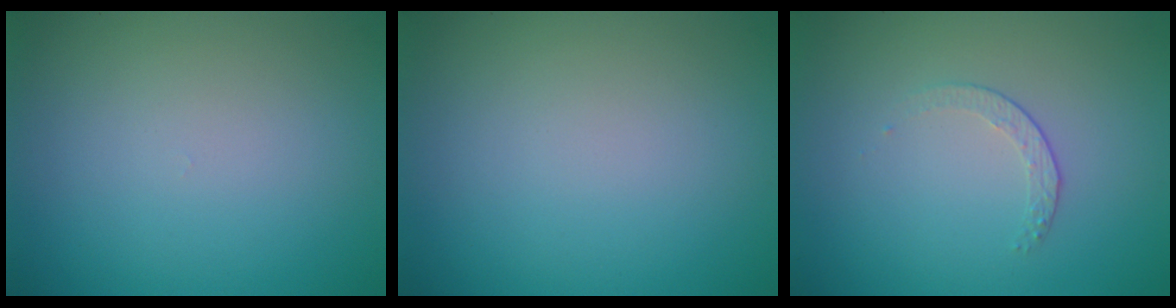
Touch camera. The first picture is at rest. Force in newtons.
{"total": 0.0}
{"total": 1.4, "press": 0.7, "slide": 1.2}